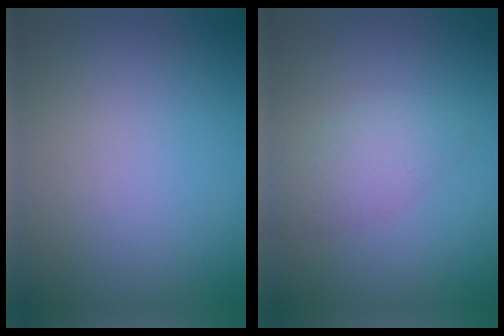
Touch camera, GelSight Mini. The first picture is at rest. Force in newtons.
{"total": 2.7, "press": 2.7, "slide": 0.1}